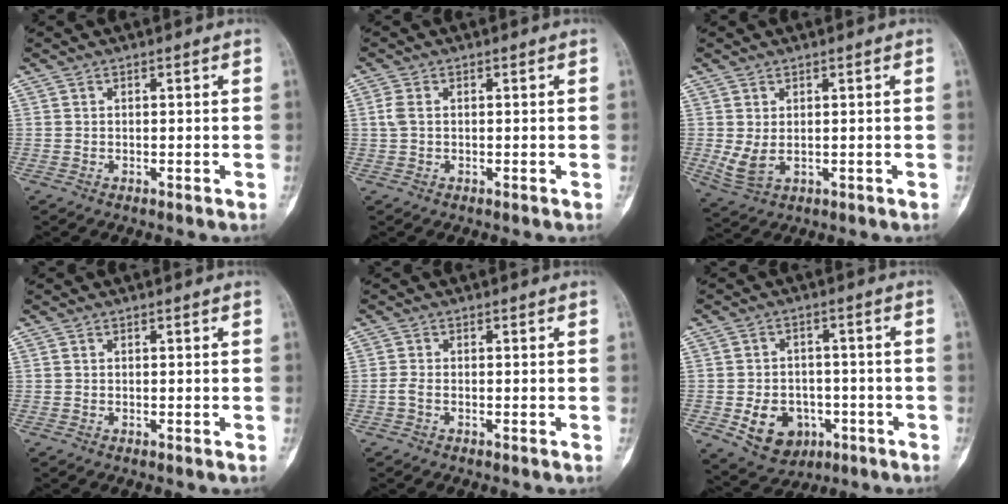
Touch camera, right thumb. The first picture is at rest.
{"total": 1.9, "force": [0.3, 1.2, 1.5], "torque": [-0.044, 0.005, 0.005]}
{"total": 4.2, "force": [0.1, 2.5, 3.4], "torque": [-0.074, -0.003, 0.017]}
{"total": 0.0}
{"total": 1.3, "force": [-0.5, 0.5, 1.0], "torque": [-0.027, -0.001, -0.016]}
{"total": 9.9, "force": [-3.3, 7.9, 5.0], "torque": [-0.053, 0.020, -0.038]}